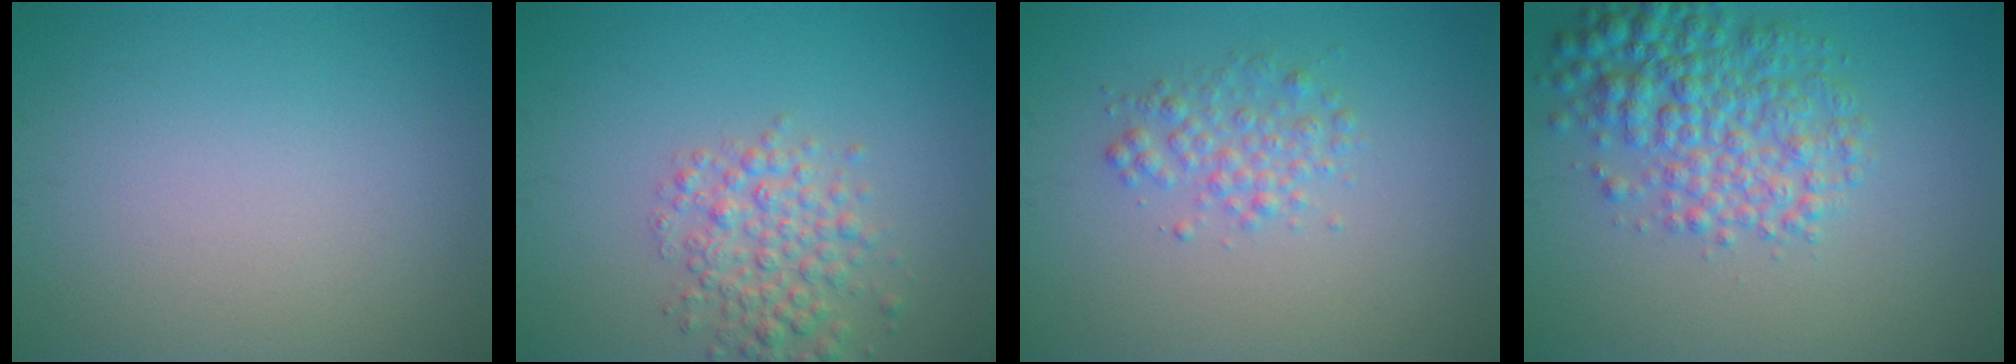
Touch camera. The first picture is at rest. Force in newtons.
{"total": 3.6, "press": 3.6, "slide": 0.1}
{"total": 2.0, "press": 2.0, "slide": 0.0}
{"total": 5.5, "press": 5.5, "slide": 0.1}